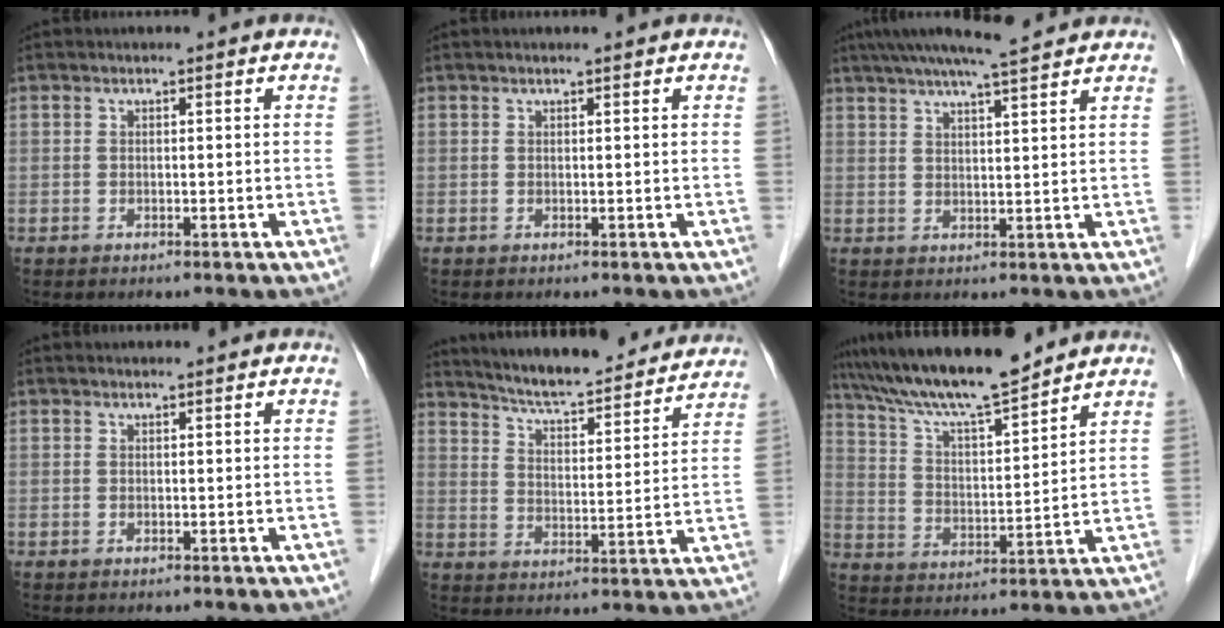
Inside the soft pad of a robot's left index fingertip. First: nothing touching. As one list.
[{"total": 0.6, "force": [0.5, 0.0, 0.4], "torque": [-0.006, 0.003, 0.009]}, {"total": 10.2, "force": [8.9, 0.2, 5.1], "torque": [-0.085, 0.026, 0.127]}, {"total": 1.0, "force": [0.9, 0.0, 0.2], "torque": [-0.006, 0.009, 0.015]}, {"total": 19.7, "force": [18.2, 3.0, 6.8], "torque": [-0.098, -0.003, 0.250]}, {"total": 13.4, "force": [12.0, 0.4, 5.9], "torque": [-0.110, 0.006, 0.212]}]